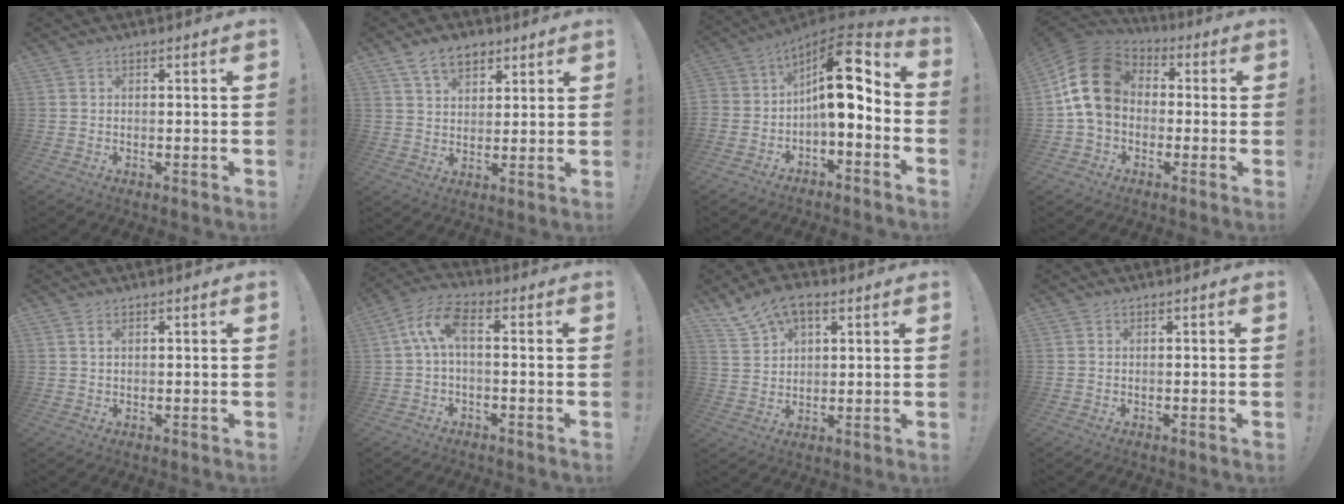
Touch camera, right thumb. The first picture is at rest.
{"total": 8.7, "force": [5.2, 5.4, 4.3], "torque": [-0.076, -0.012, 0.101]}
{"total": 13.7, "force": [2.0, 7.4, 11.4], "torque": [-0.161, -0.005, 0.034]}
{"total": 18.0, "force": [3.0, 13.2, 11.9], "torque": [-0.203, 0.012, 0.060]}
{"total": 1.2, "force": [0.6, 0.5, 0.9], "torque": [-0.015, 0.000, 0.009]}
{"total": 8.3, "force": [0.7, 3.1, 7.6], "torque": [-0.156, 0.000, 0.012]}
{"total": 9.4, "force": [5.8, 5.3, 5.0], "torque": [-0.093, -0.023, 0.114]}
{"total": 0.0}